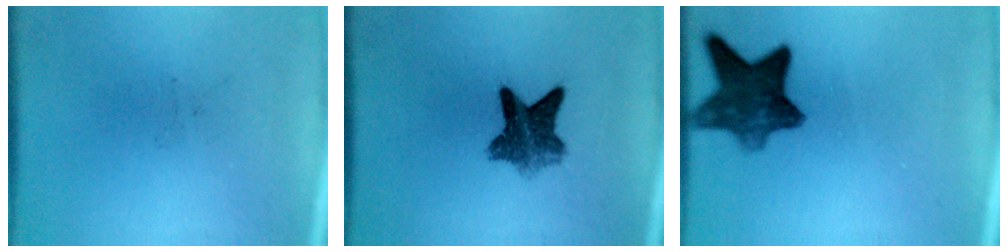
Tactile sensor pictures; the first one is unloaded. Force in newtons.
{"total": 6.9}
{"total": 9.1}